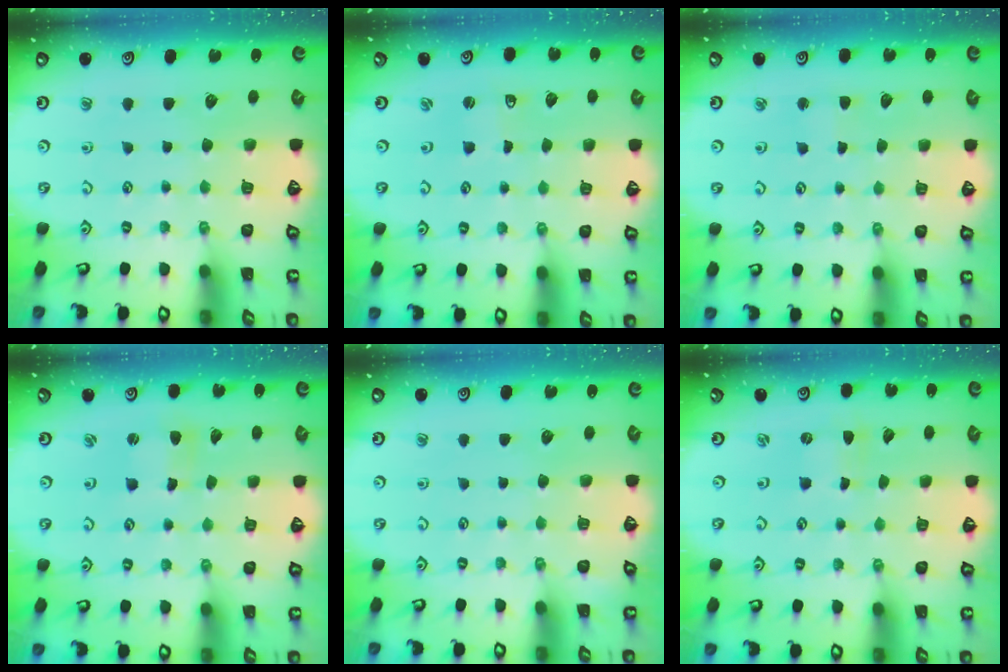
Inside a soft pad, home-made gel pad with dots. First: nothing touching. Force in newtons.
{"total": 1.2, "press": 1.2, "slide": 0.0}
{"total": 1.9, "press": 1.9, "slide": 0.3}
{"total": 2.5, "press": 2.5, "slide": 0.3}
{"total": 0.0}
{"total": 0.0}